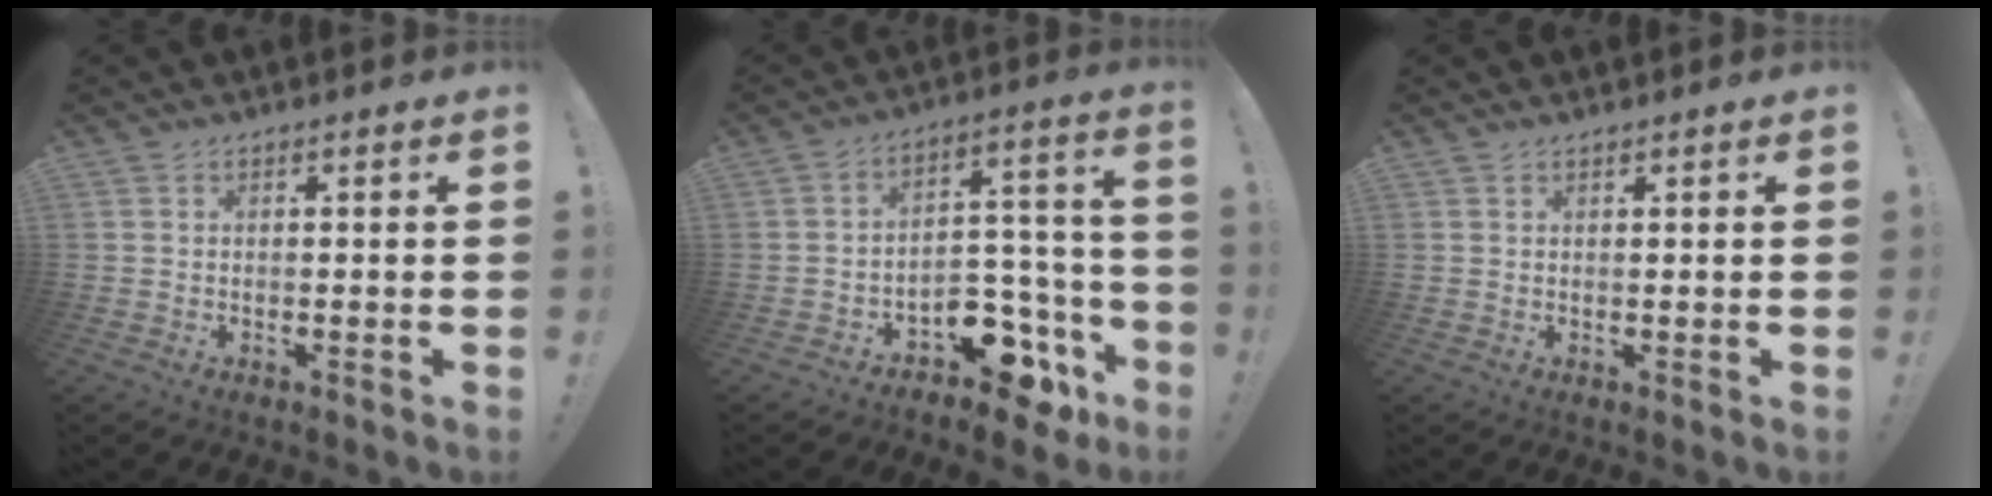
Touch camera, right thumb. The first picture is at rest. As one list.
[{"total": 14.2, "force": [-9.4, 7.6, 7.5], "torque": [-0.058, 0.067, -0.151]}, {"total": 0.7, "force": [0.7, 0.1, -0.1], "torque": [0.008, -0.003, 0.013]}]